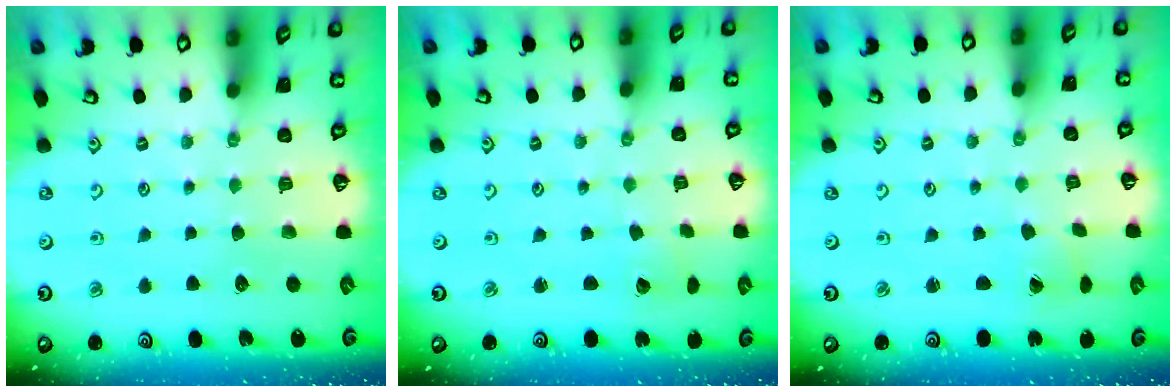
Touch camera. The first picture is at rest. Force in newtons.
{"total": 1.3, "press": 1.3, "slide": 0.0}
{"total": 1.1, "press": 1.1, "slide": 0.0}